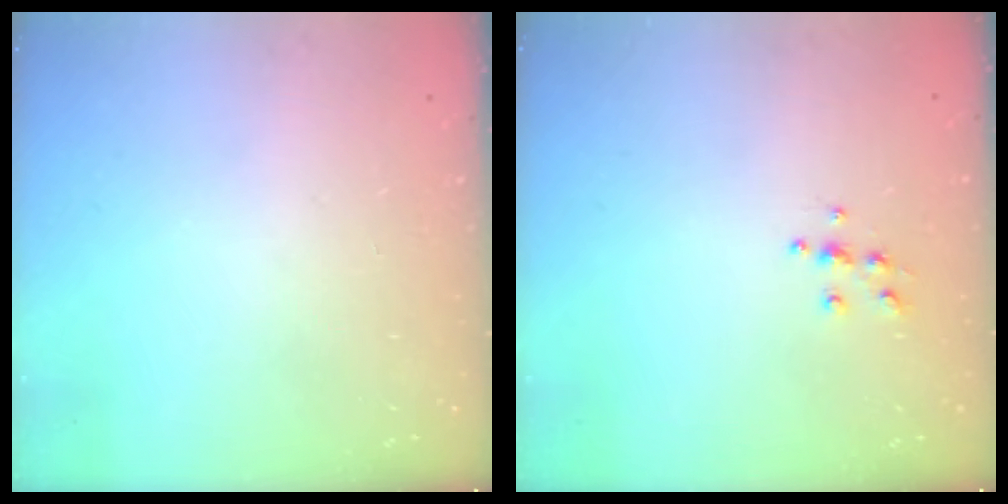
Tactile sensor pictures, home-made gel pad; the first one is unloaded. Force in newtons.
{"total": 5.3, "press": 5.2, "slide": 0.5}